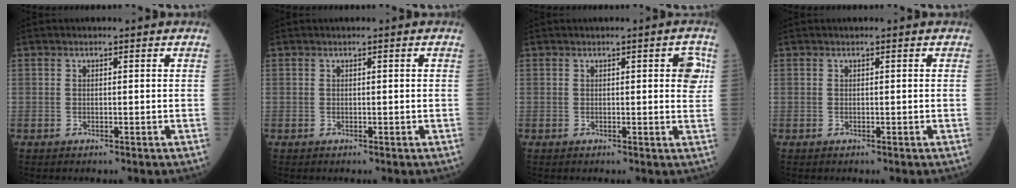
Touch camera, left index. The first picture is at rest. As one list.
[{"total": 0.0}, {"total": 3.0, "force": [0.9, 0.7, 2.8], "torque": [-0.025, 0.003, 0.005]}, {"total": 0.0}]